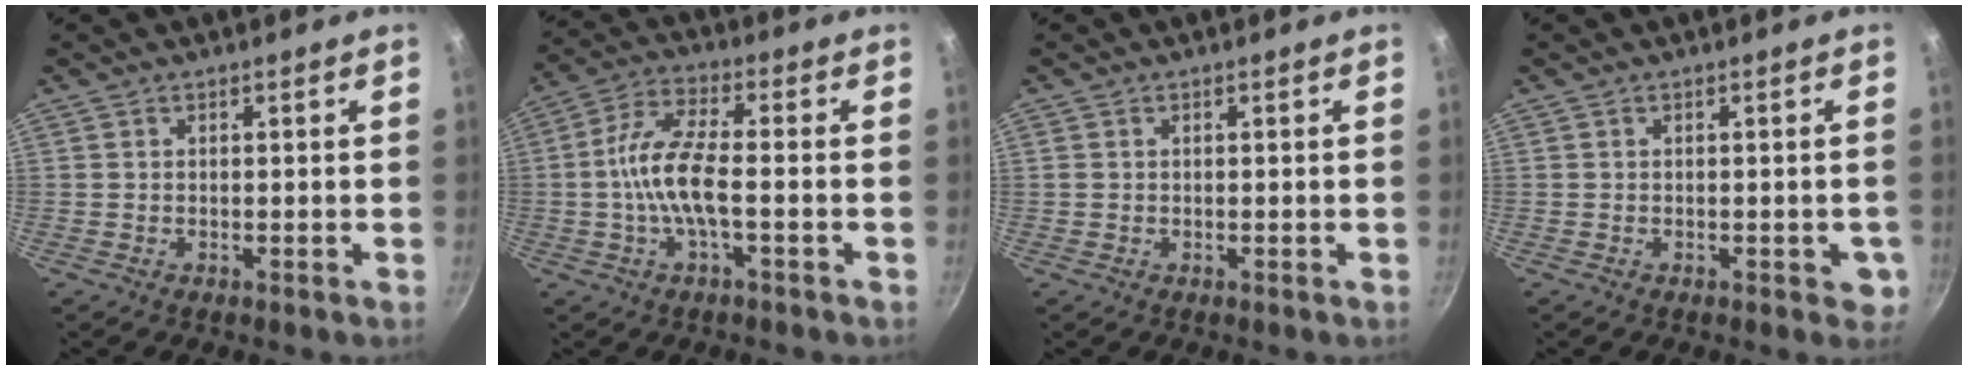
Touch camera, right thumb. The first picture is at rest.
{"total": 9.8, "force": [-1.8, 3.3, 9.0], "torque": [-0.186, 0.029, -0.049]}
{"total": 0.7, "force": [0.1, 0.6, 0.2], "torque": [-0.004, 0.003, 0.002]}
{"total": 3.0, "force": [-0.8, 1.7, 2.4], "torque": [-0.008, 0.005, -0.010]}